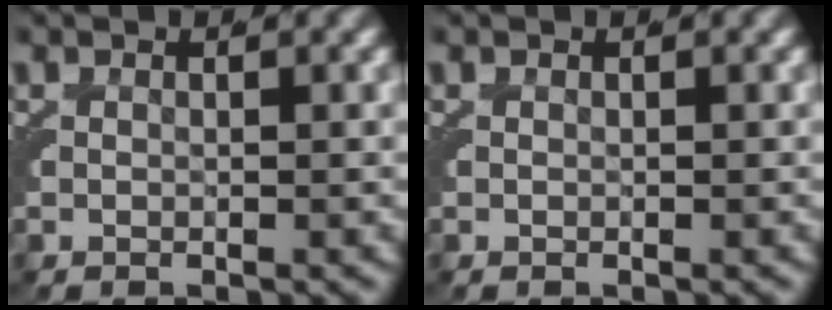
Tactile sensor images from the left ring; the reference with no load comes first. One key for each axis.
{"total": 0.0}